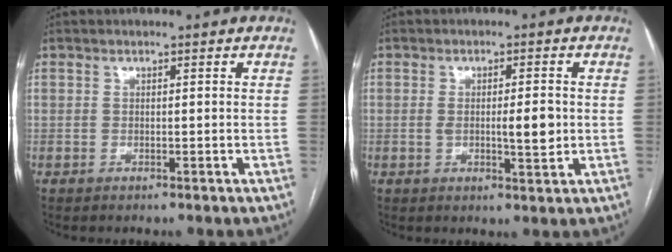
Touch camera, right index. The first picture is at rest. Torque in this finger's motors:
{"motor_torque": [1.00, -0.02, 0.43, 0.09]}